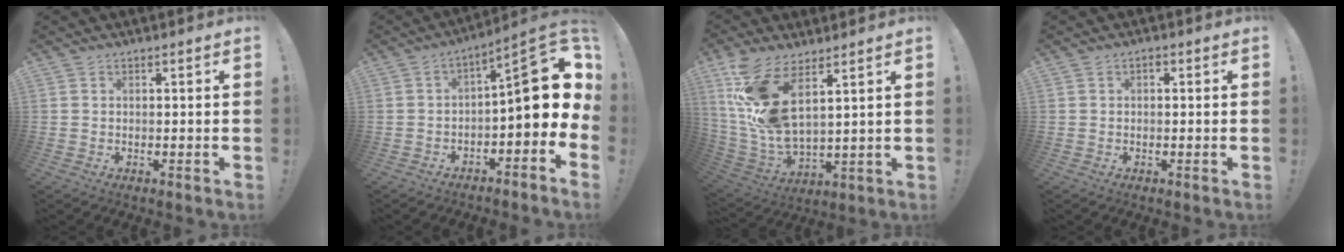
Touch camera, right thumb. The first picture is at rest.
{"total": 13.5, "force": [0.5, 4.2, 12.8], "torque": [-0.174, -0.003, 0.006]}
{"total": 13.8, "force": [7.7, 4.3, 10.6], "torque": [-0.209, -0.063, 0.134]}
{"total": 0.7, "force": [-0.3, 0.5, 0.4], "torque": [-0.014, 0.006, -0.007]}